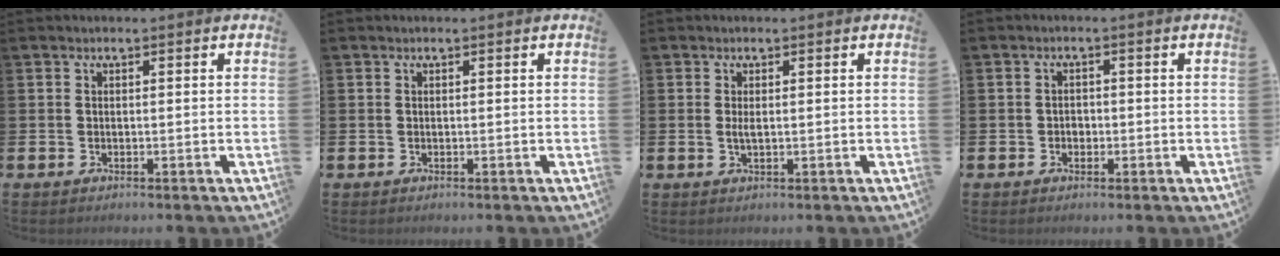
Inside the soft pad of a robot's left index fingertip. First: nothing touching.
{"total": 0.0}
{"total": 1.2, "force": [0.1, 0.4, 1.1], "torque": [-0.019, 0.002, 0.000]}
{"total": 1.3, "force": [-0.4, 1.2, 0.3], "torque": [-0.006, 0.004, -0.010]}